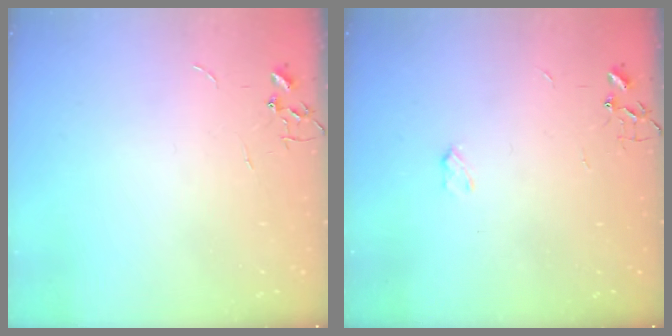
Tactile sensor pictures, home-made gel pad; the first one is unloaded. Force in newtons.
{"total": 2.5, "press": 2.4, "slide": 0.4}